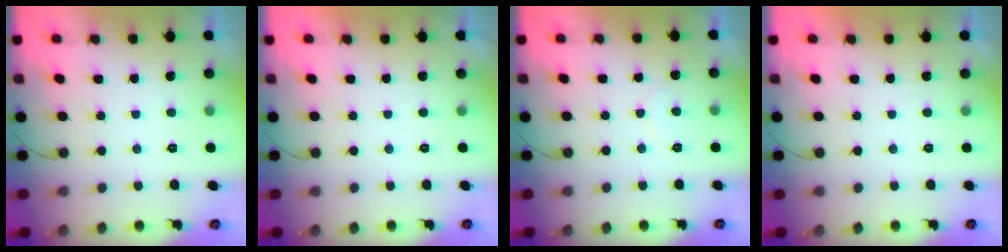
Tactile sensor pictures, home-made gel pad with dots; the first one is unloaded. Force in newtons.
{"total": 1.7, "press": 1.7, "slide": 0.0}
{"total": 5.2, "press": 5.1, "slide": 0.4}
{"total": 1.7, "press": 1.7, "slide": 0.1}